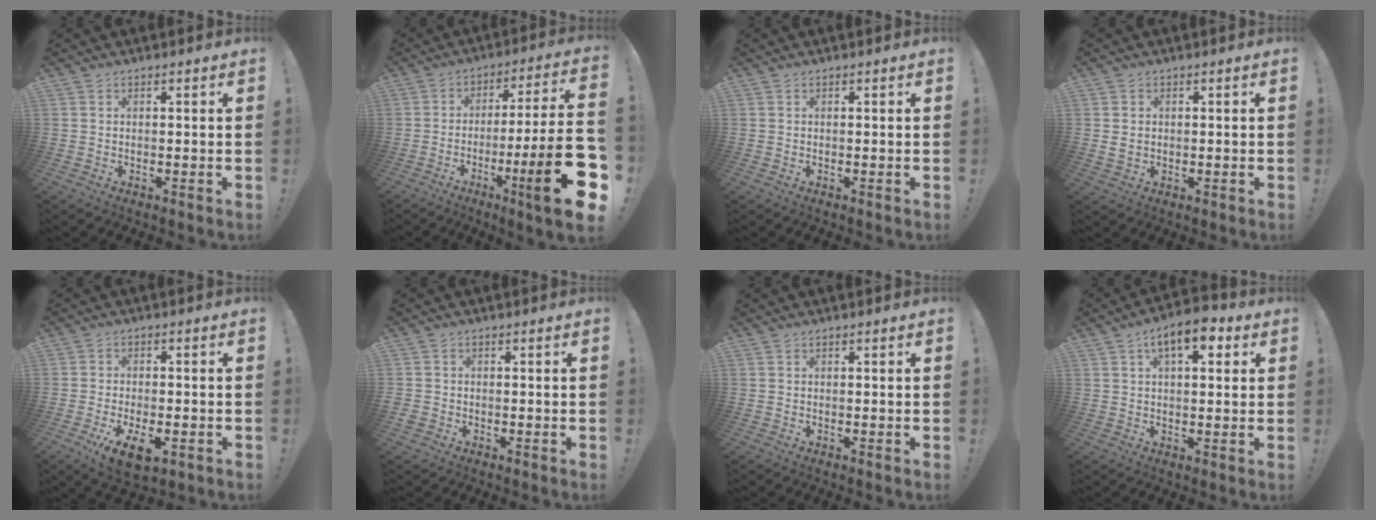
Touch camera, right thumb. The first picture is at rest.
{"total": 22.0, "force": [-7.3, 1.8, 20.7], "torque": [-0.331, 0.024, -0.114]}
{"total": 0.0}
{"total": 2.5, "force": [0.9, 2.1, 0.9], "torque": [-0.009, 0.004, 0.016]}
{"total": 8.6, "force": [-3.4, 3.6, 7.1], "torque": [-0.118, 0.000, -0.058]}
{"total": 1.8, "force": [-0.7, 1.5, 0.6], "torque": [-0.012, 0.005, -0.012]}
{"total": 0.0}
{"total": 8.9, "force": [3.8, 3.9, 7.0], "torque": [-0.103, -0.004, 0.063]}